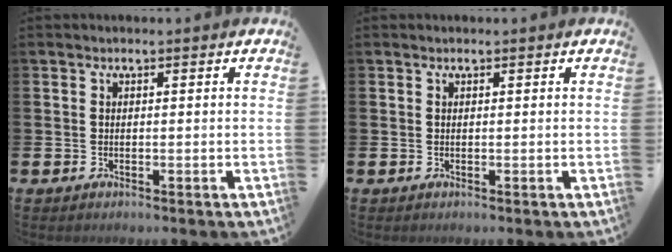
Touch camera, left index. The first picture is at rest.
{"total": 0.0}